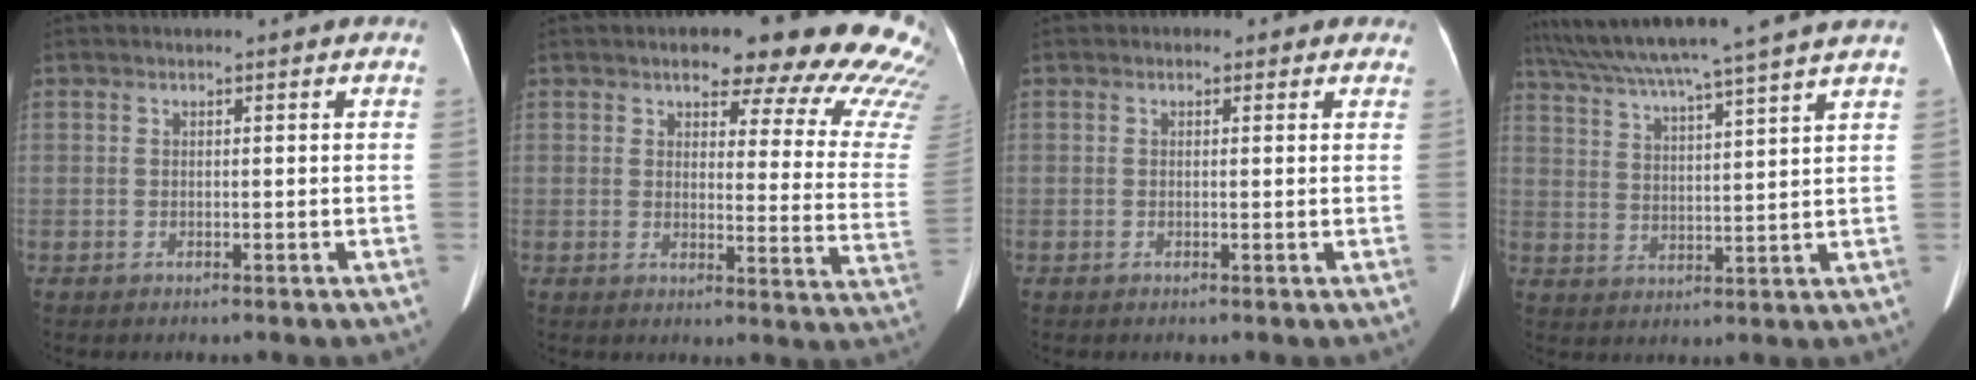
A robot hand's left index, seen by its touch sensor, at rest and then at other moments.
{"total": 20.0, "force": [17.0, 5.7, 8.9], "torque": [-0.074, -0.071, 0.168]}
{"total": 1.4, "force": [0.7, 1.2, 0.2], "torque": [0.009, 0.000, -0.001]}
{"total": 17.8, "force": [15.3, -1.7, 9.0], "torque": [-0.164, 0.004, 0.225]}